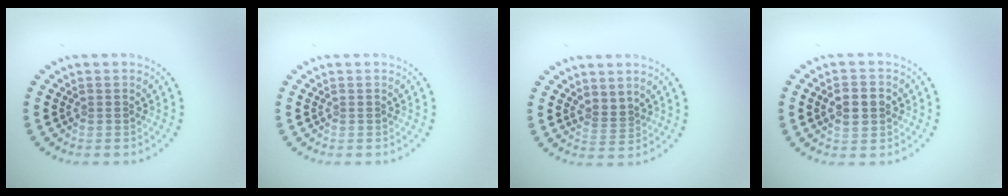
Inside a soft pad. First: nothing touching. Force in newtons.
{"total": 0.0}
{"total": 1.3, "press": 1.0, "slide": 0.9}
{"total": 2.9, "press": 2.9, "slide": 0.1}